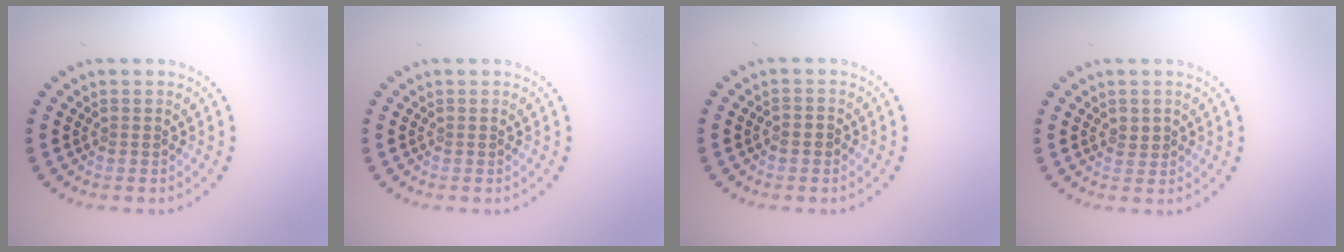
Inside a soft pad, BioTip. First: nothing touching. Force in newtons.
{"total": 0.0}
{"total": 1.1, "press": 1.0, "slide": 0.5}
{"total": 1.0, "press": 0.9, "slide": 0.3}